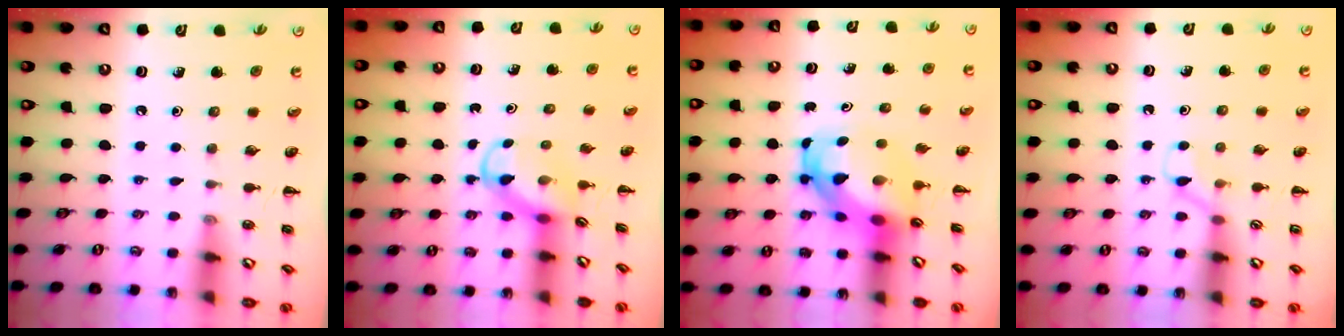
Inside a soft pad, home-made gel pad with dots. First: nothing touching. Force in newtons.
{"total": 4.1, "press": 3.9, "slide": 1.2}
{"total": 6.3, "press": 6.2, "slide": 1.4}
{"total": 4.4, "press": 4.1, "slide": 1.5}